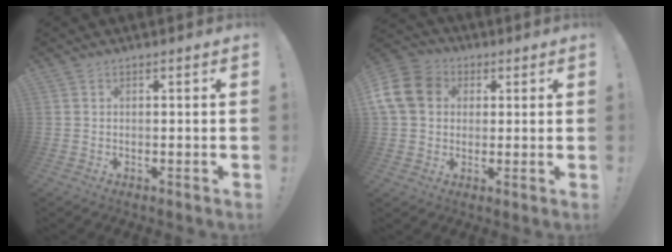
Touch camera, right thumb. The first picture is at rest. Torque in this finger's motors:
{"motor_torque": [0.38, 0.73, 0.08, 0.06, 0.13]}